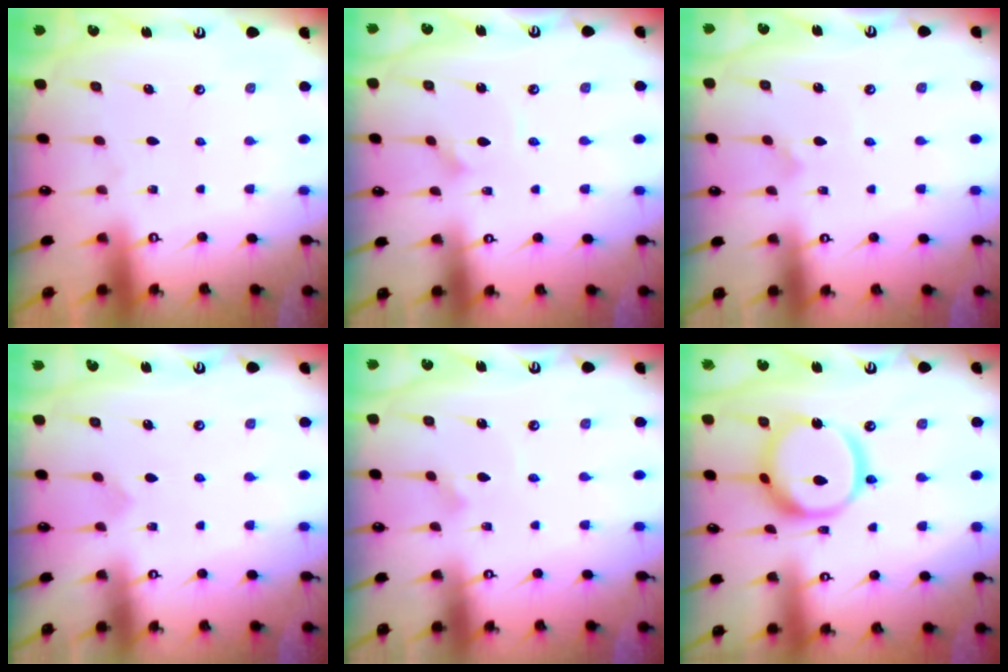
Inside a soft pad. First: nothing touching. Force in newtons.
{"total": 1.7, "press": 1.6, "slide": 0.1}
{"total": 2.9, "press": 2.9, "slide": 0.1}
{"total": 2.8, "press": 2.8, "slide": 0.3}
{"total": 2.5, "press": 2.5, "slide": 0.1}
{"total": 15.6, "press": 15.5, "slide": 1.6}